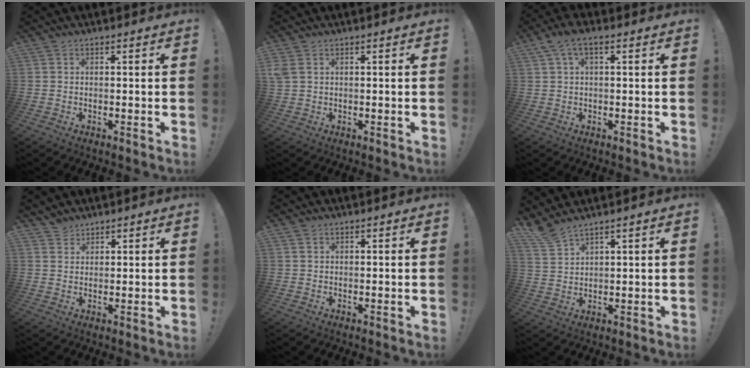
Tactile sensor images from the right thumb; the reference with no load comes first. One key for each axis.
{"total": 2.3, "fx": 0.9, "fy": 0.9, "fz": 2.0, "tx": -0.038, "ty": 0.001, "tz": 0.018}
{"total": 4.0, "fx": 1.3, "fy": 1.6, "fz": 3.4, "tx": -0.057, "ty": -0.001, "tz": 0.023}
{"total": 3.0, "fx": 2.6, "fy": 1.4, "fz": 0.2, "tx": 0.004, "ty": -0.018, "tz": 0.048}
{"total": 0.7, "fx": 0.4, "fy": 0.5, "fz": 0.1, "tx": 0.005, "ty": -0.001, "tz": 0.007}
{"total": 5.2, "fx": 4.5, "fy": 0.6, "fz": 2.5, "tx": -0.052, "ty": -0.028, "tz": 0.085}